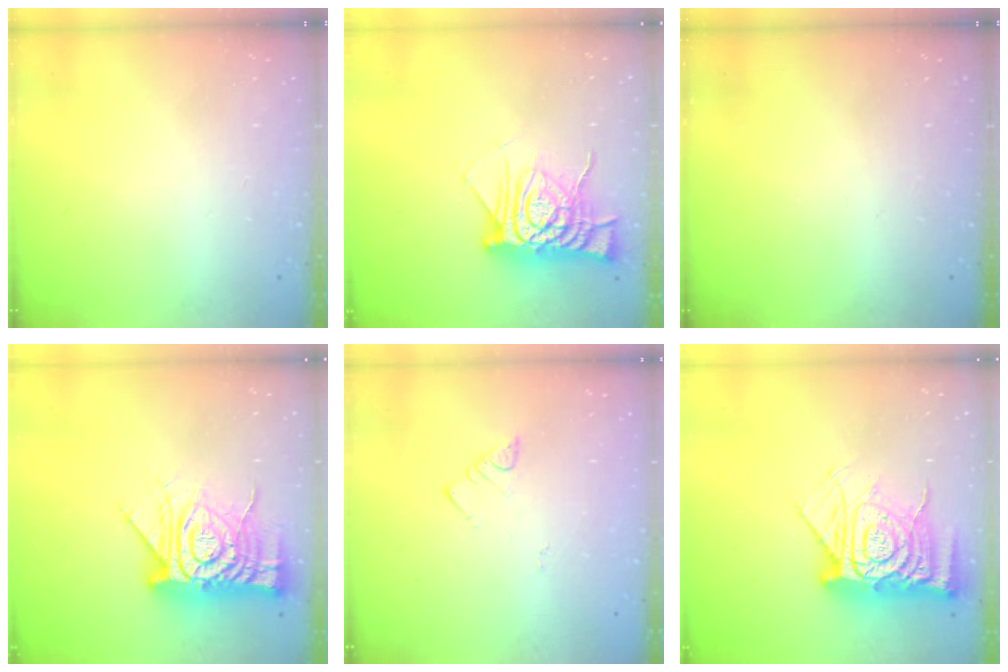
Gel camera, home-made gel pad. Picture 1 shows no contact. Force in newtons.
{"total": 12.5, "press": 12.5, "slide": 1.1}
{"total": 0.0}
{"total": 18.4, "press": 18.3, "slide": 1.8}
{"total": 2.7, "press": 2.7, "slide": 0.6}
{"total": 17.2, "press": 17.2, "slide": 1.7}